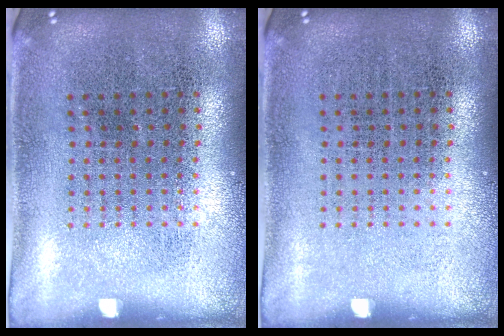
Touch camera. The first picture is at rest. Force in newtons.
{"total": 0.0}